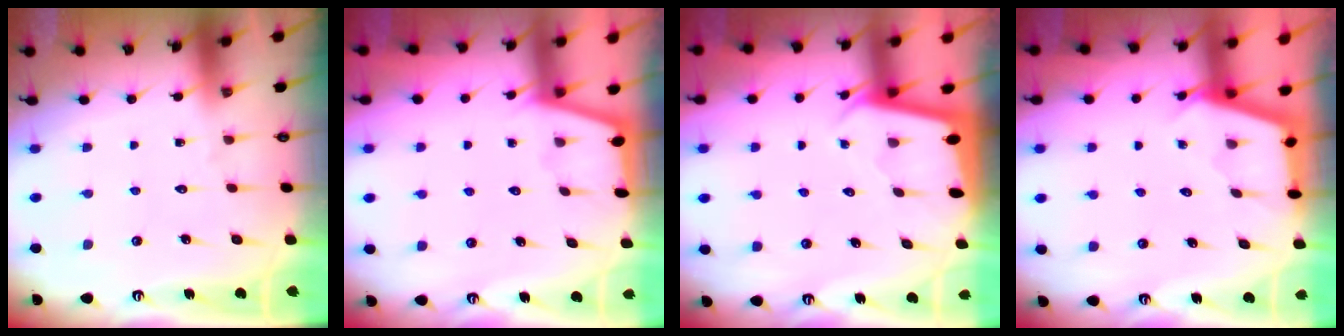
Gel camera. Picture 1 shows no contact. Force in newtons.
{"total": 1.3, "press": 1.3, "slide": 0.3}
{"total": 1.9, "press": 1.9, "slide": 0.1}
{"total": 2.4, "press": 2.4, "slide": 0.2}